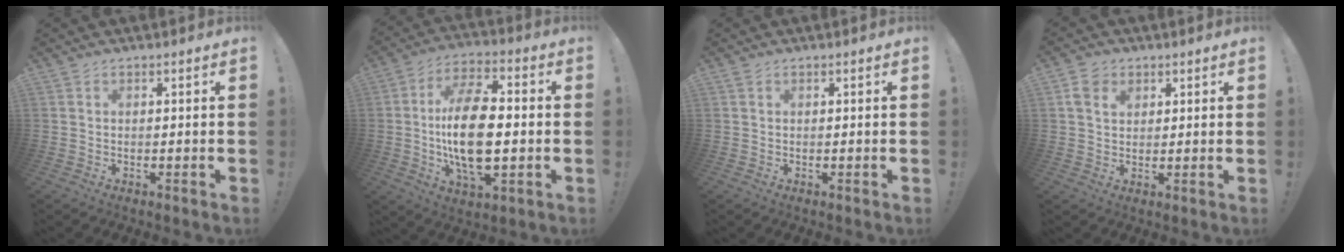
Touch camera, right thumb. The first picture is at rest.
{"total": 18.2, "force": [-1.2, 9.4, 15.5], "torque": [-0.288, -0.003, -0.026]}
{"total": 0.0}
{"total": 6.1, "force": [2.9, 4.4, 3.2], "torque": [-0.058, 0.000, 0.056]}